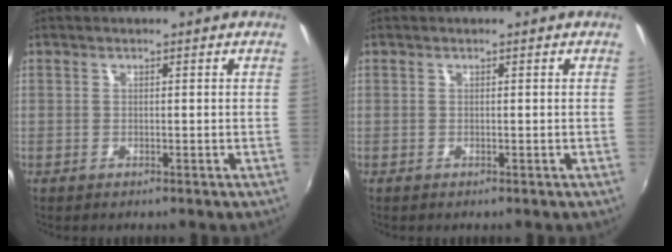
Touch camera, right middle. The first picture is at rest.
{"total": 0.0}